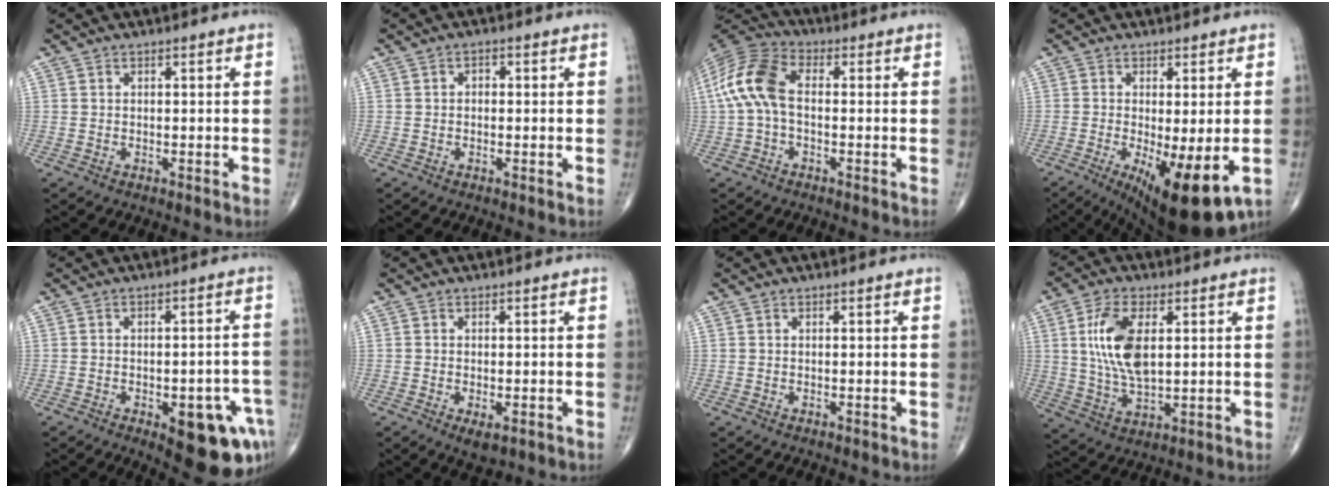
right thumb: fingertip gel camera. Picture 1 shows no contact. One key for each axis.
{"total": 1.3, "fx": 0.0, "fy": 1.0, "fz": 0.9, "tx": -0.006, "ty": 0.007, "tz": -0.003}
{"total": 11.2, "fx": 0.0, "fy": 6.5, "fz": 9.1, "tx": -0.196, "ty": 0.031, "tz": -0.010}
{"total": 12.8, "fx": -3.9, "fy": 3.7, "fz": 11.6, "tx": -0.170, "ty": -0.022, "tz": -0.047}
{"total": 14.3, "fx": -6.3, "fy": 6.0, "fz": 11.4, "tx": -0.093, "ty": 0.031, "tz": -0.063}
{"total": 3.2, "fx": -1.2, "fy": 1.5, "fz": 2.5, "tx": -0.041, "ty": -0.004, "tz": -0.015}
{"total": 0.0}
{"total": 11.9, "fx": 2.6, "fy": 5.8, "fz": 10.1, "tx": -0.199, "ty": -0.010, "tz": 0.053}